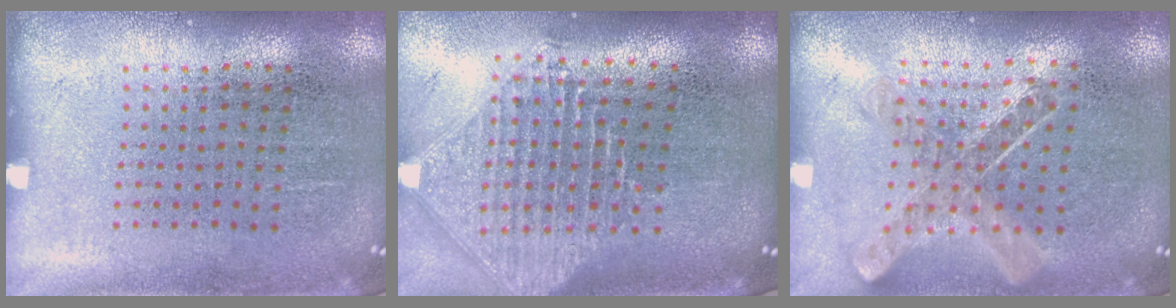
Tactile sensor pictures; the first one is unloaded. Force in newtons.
{"total": 2.4, "press": 1.9, "slide": 1.5}
{"total": 1.0, "press": 1.0, "slide": 0.1}